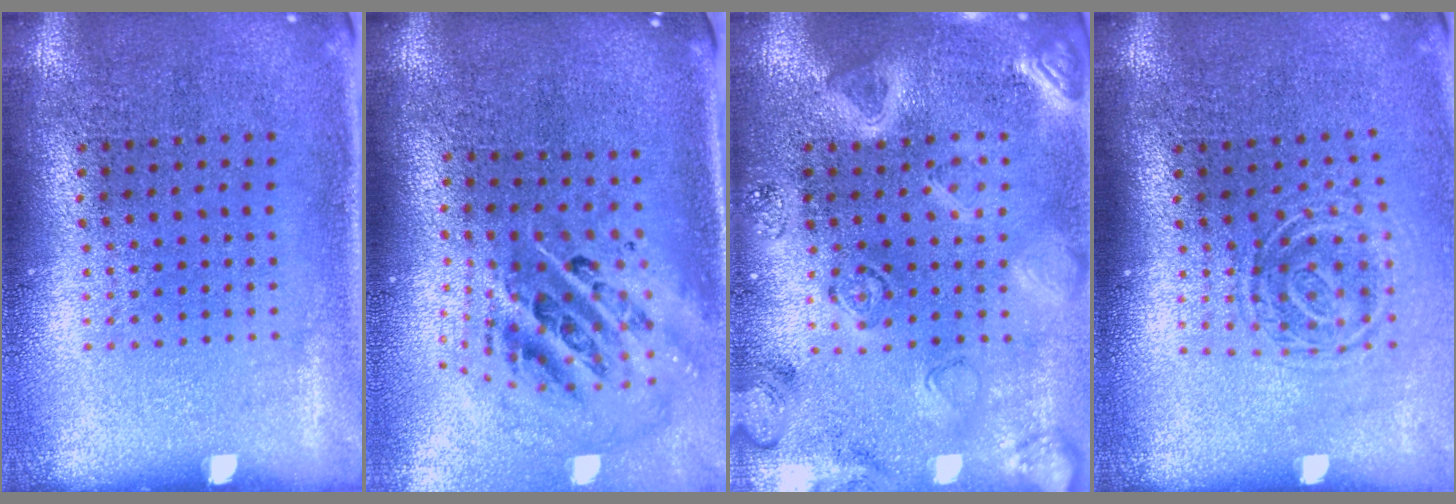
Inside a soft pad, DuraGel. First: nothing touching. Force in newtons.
{"total": 2.7, "press": 1.9, "slide": 2.0}
{"total": 3.1, "press": 3.0, "slide": 0.9}
{"total": 1.7, "press": 1.2, "slide": 1.1}